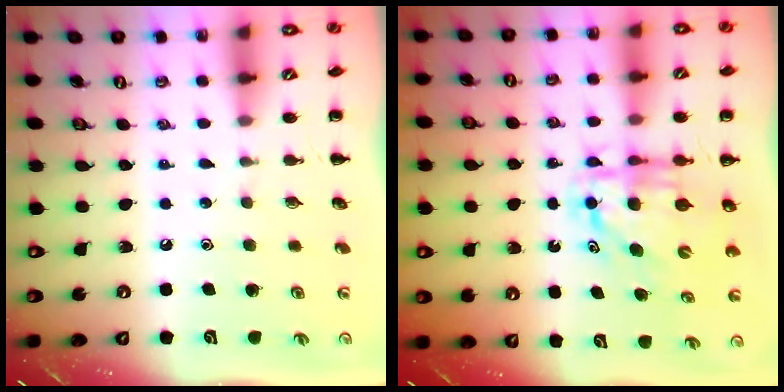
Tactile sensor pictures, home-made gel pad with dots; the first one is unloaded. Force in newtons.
{"total": 6.9, "press": 6.8, "slide": 1.3}